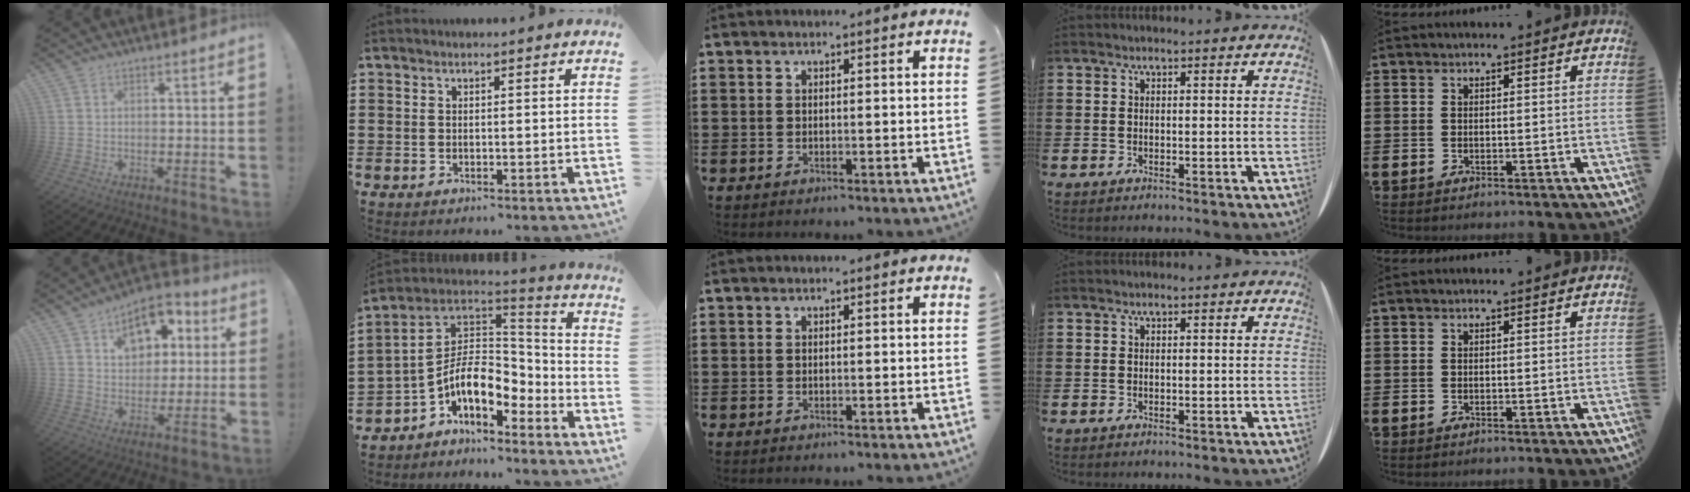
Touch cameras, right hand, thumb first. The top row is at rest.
{"thumb": {"total": 12.1, "force": [5.3, 8.6, 6.5], "torque": [-0.083, -0.024, 0.100]}, "index": {"total": 9.1, "force": [-3.9, 4.9, 6.6], "torque": [-0.157, -0.014, -0.084]}}